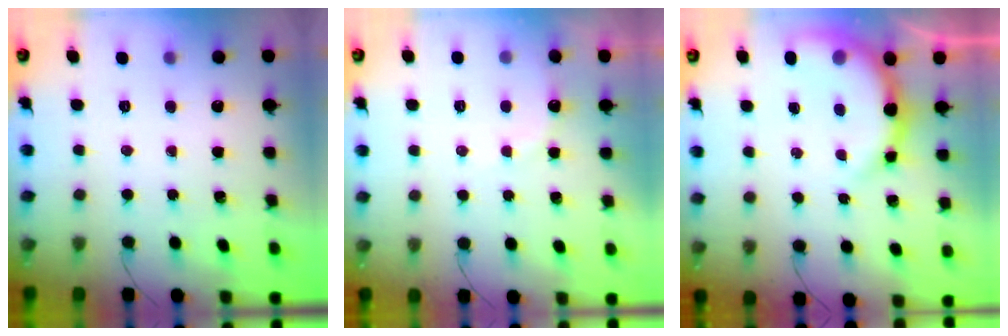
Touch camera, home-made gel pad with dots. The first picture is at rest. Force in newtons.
{"total": 6.7, "press": 6.6, "slide": 1.3}
{"total": 9.8, "press": 9.6, "slide": 2.1}